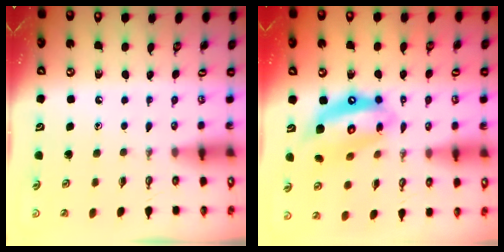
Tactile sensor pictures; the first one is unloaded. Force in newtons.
{"total": 14.1, "press": 14.1, "slide": 1.4}